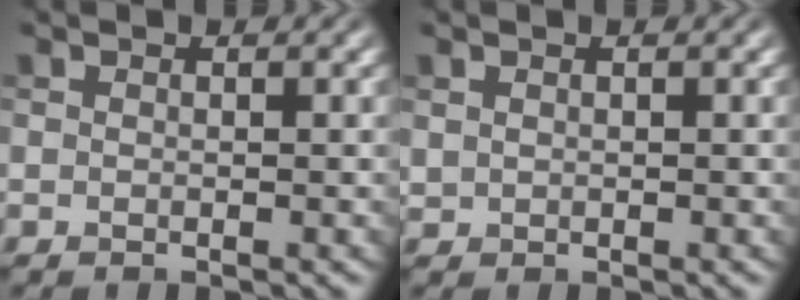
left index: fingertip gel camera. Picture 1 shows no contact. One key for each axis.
{"total": 0.6, "fx": 0.4, "fy": 0.4, "fz": 0.1, "tx": -0.002, "ty": -0.001, "tz": 0.011}